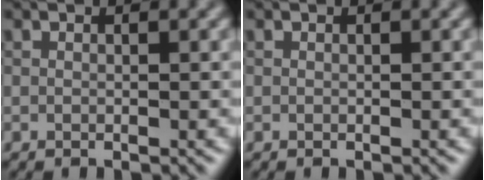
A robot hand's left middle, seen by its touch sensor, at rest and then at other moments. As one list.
[{"total": 0.0}]